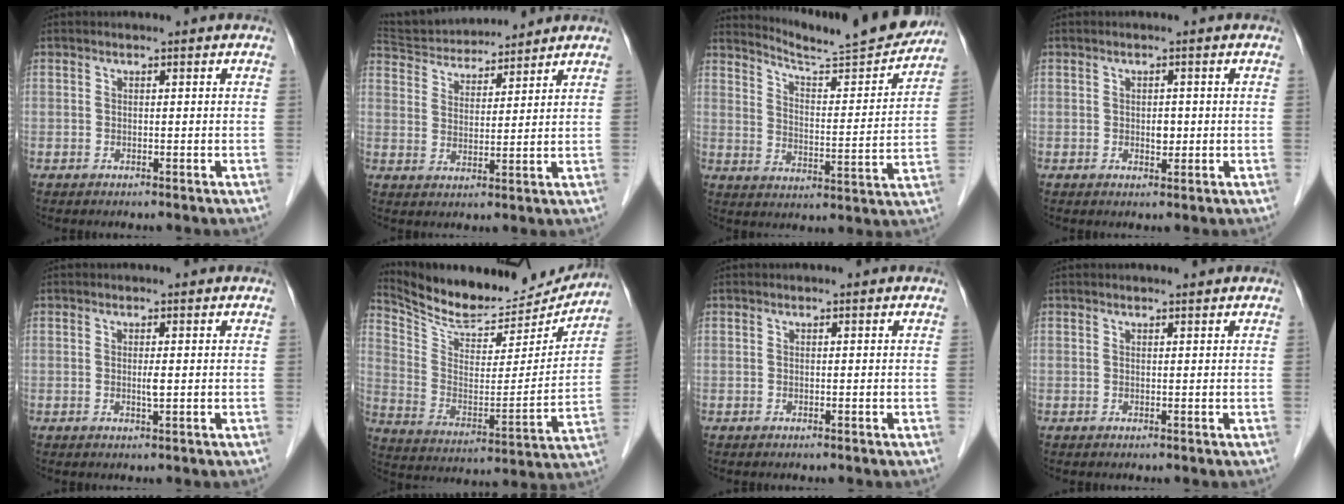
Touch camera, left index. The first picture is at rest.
{"total": 13.0, "force": [12.2, 2.9, 3.4], "torque": [-0.067, 0.034, 0.212]}
{"total": 16.4, "force": [15.7, 0.3, 4.8], "torque": [-0.081, -0.042, 0.220]}
{"total": 1.6, "force": [-0.1, 1.0, 1.3], "torque": [-0.020, 0.001, 0.001]}
{"total": 1.2, "force": [0.1, 0.0, 1.2], "torque": [-0.025, -0.002, 0.000]}
{"total": 19.0, "force": [18.0, 4.6, 4.1], "torque": [-0.076, -0.027, 0.279]}
{"total": 0.0}
{"total": 0.9, "force": [0.9, 0.0, 0.3], "torque": [-0.007, 0.005, 0.014]}